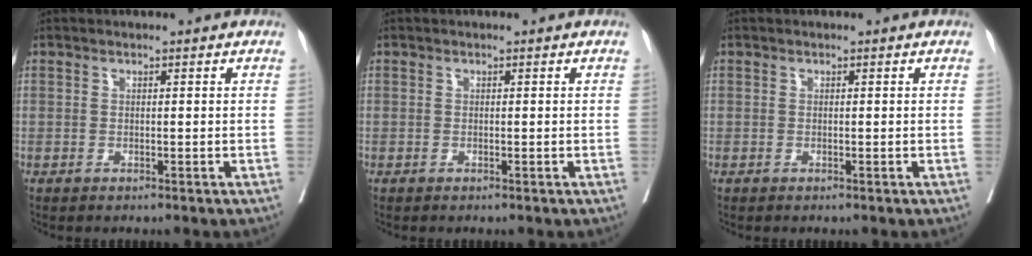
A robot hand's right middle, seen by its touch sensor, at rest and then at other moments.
{"total": 0.0}
{"total": 0.0}